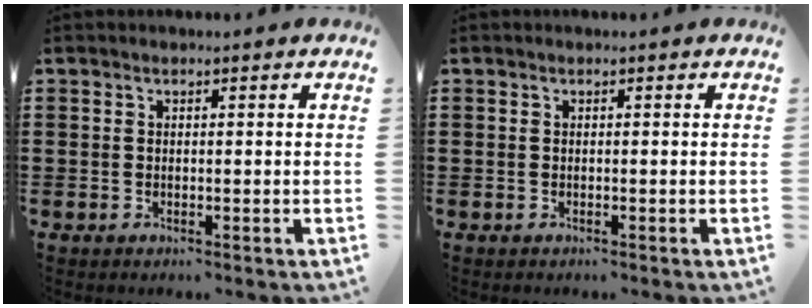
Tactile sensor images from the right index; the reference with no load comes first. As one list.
[{"total": 0.0}]